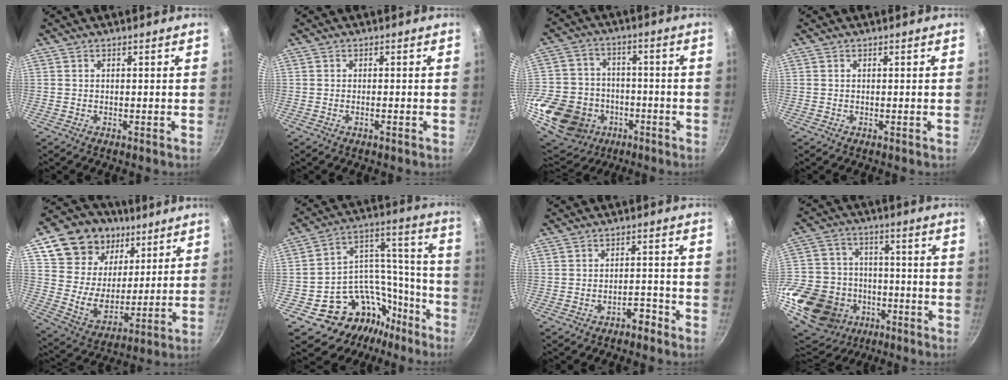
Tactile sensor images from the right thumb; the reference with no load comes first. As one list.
[{"total": 0.7, "force": [-0.4, 0.0, 0.5], "torque": [-0.015, 0.003, -0.010]}, {"total": 19.6, "force": [-6.9, 16.3, 8.5], "torque": [-0.158, 0.039, -0.103]}, {"total": 0.0}, {"total": 20.7, "force": [10.1, 15.3, 9.7], "torque": [-0.146, -0.034, 0.188]}, {"total": 20.7, "force": [-11.9, 15.1, 7.7], "torque": [-0.064, 0.142, -0.177]}, {"total": 2.9, "force": [-2.3, 1.2, 1.4], "torque": [-0.004, 0.028, -0.028]}, {"total": 24.8, "force": [-9.6, 20.0, 11.2], "torque": [-0.224, 0.050, -0.146]}]